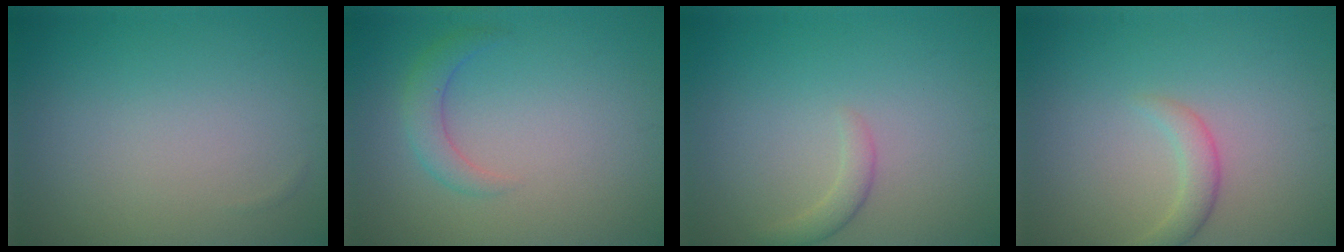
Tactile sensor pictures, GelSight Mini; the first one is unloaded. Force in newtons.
{"total": 2.0, "press": 2.0, "slide": 0.1}
{"total": 1.4, "press": 1.4, "slide": 0.1}
{"total": 1.9, "press": 1.9, "slide": 0.0}